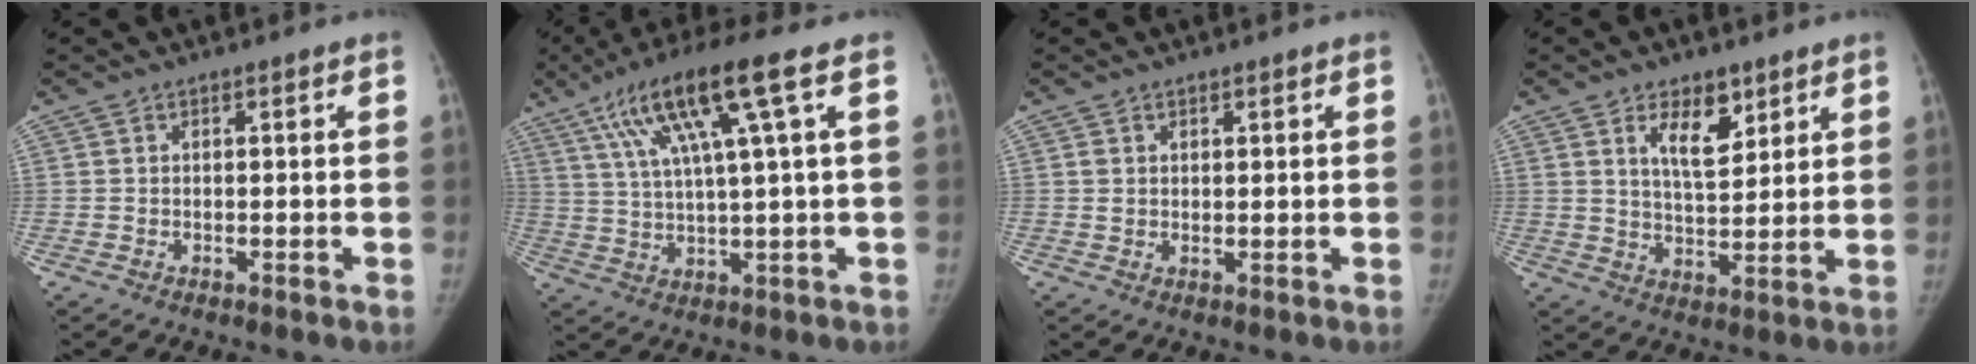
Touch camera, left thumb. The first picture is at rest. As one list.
[{"total": 14.8, "force": [6.4, 0.9, 13.3], "torque": [-0.258, 0.000, 0.114]}, {"total": 1.8, "force": [0.9, 1.2, 1.1], "torque": [-0.012, -0.006, 0.018]}, {"total": 8.4, "force": [4.6, 4.1, 5.7], "torque": [-0.069, -0.033, 0.079]}]